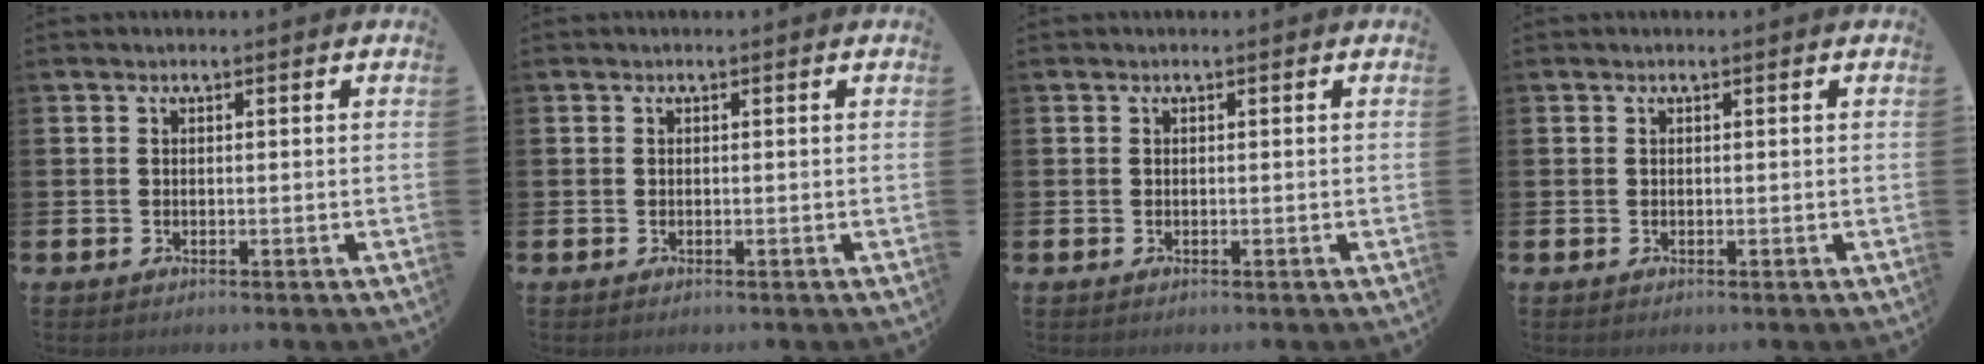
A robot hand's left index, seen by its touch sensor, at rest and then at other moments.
{"total": 0.0}
{"total": 0.0}
{"total": 0.0}